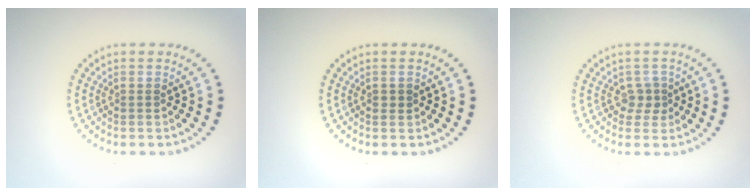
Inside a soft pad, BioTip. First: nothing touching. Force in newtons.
{"total": 0.9, "press": 0.8, "slide": 0.2}
{"total": 1.6, "press": 1.3, "slide": 1.0}